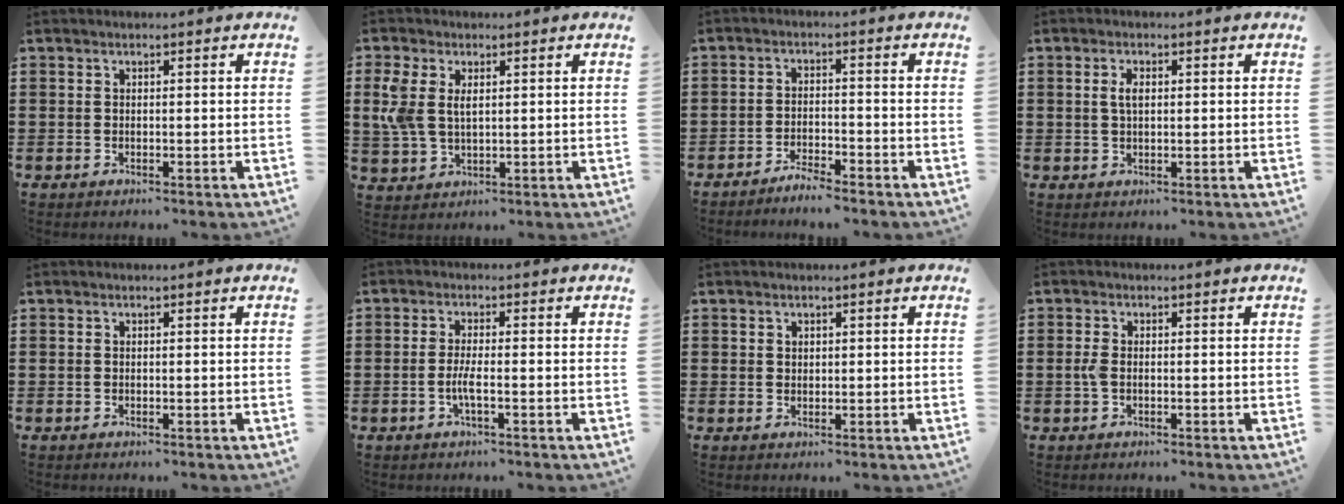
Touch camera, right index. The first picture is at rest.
{"total": 4.9, "force": [1.5, 2.9, 3.7], "torque": [-0.094, 0.003, 0.023]}
{"total": 3.0, "force": [-2.9, -0.2, 0.4], "torque": [-0.010, 0.001, -0.059]}
{"total": 2.4, "force": [0.4, 1.1, 2.2], "torque": [-0.045, 0.007, 0.005]}
{"total": 0.0}
{"total": 2.9, "force": [-1.1, 0.4, 2.7], "torque": [-0.062, -0.005, -0.024]}
{"total": 1.0, "force": [0.7, 0.7, 0.2], "torque": [-0.004, 0.002, 0.013]}
{"total": 1.8, "force": [-0.3, 0.8, 1.5], "torque": [-0.038, -0.002, -0.009]}